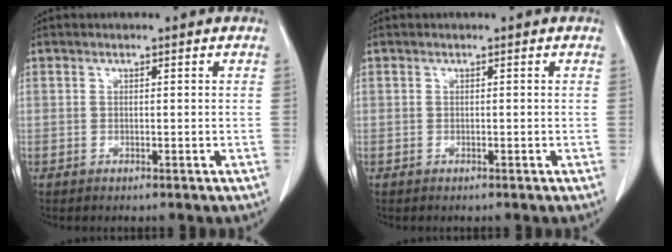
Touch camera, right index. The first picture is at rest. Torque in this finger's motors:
{"motor_torque": [0.00, 0.00, 0.00, 0.00]}